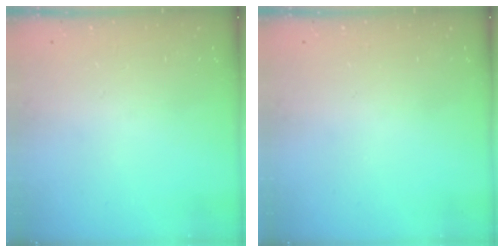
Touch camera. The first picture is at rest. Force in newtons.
{"total": 0.0}